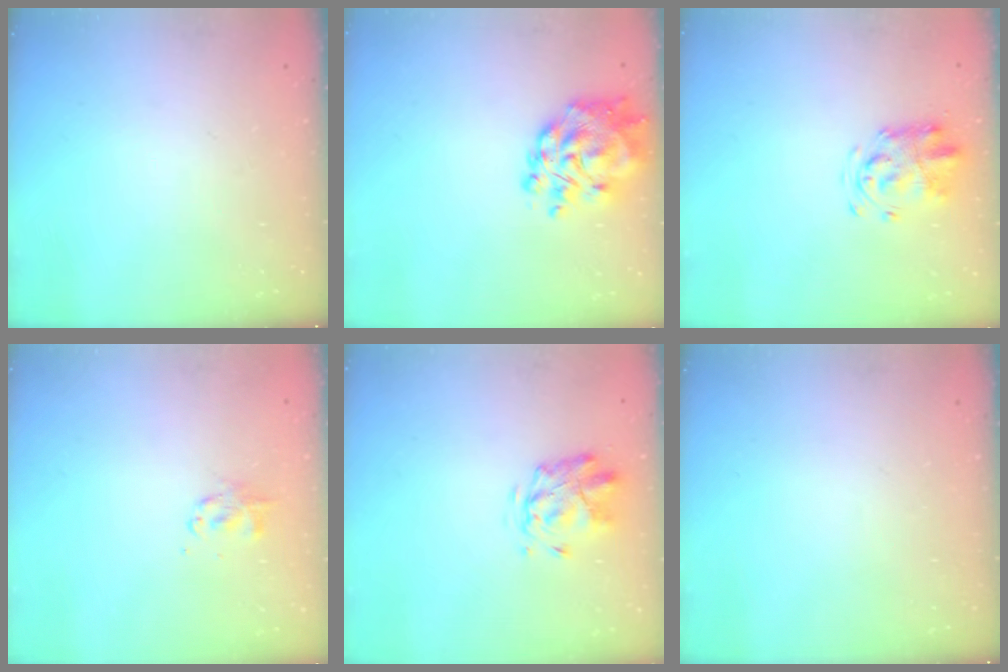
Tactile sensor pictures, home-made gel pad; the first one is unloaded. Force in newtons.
{"total": 11.3, "press": 10.8, "slide": 3.4}
{"total": 4.0, "press": 3.9, "slide": 0.6}
{"total": 2.8, "press": 2.7, "slide": 0.4}
{"total": 2.8, "press": 2.4, "slide": 1.4}
{"total": 0.0}